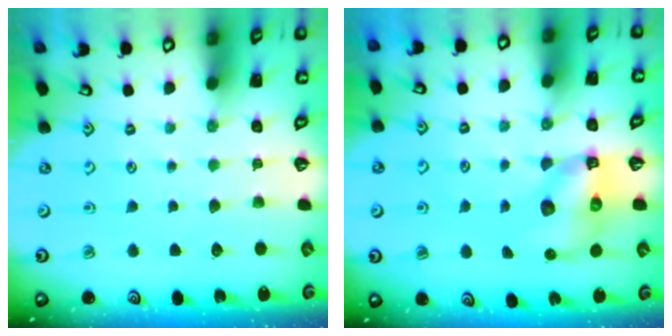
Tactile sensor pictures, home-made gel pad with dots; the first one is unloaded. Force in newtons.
{"total": 8.4, "press": 8.3, "slide": 1.5}